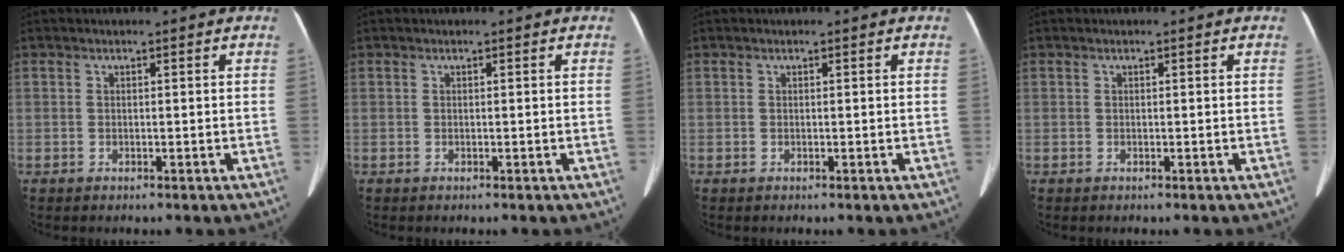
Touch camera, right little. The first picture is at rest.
{"total": 0.0}
{"total": 0.0}
{"total": 0.0}